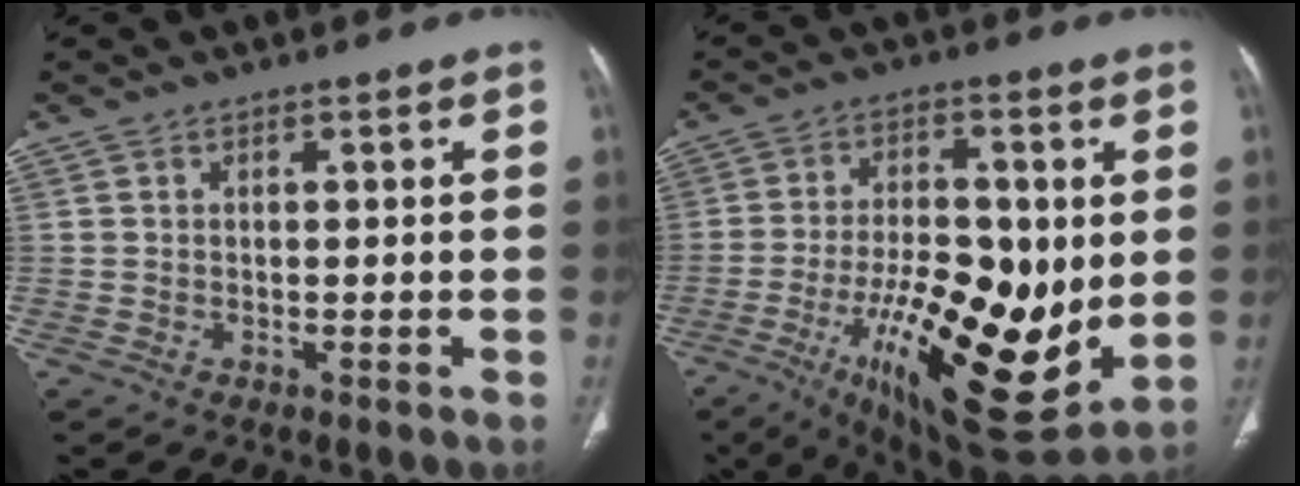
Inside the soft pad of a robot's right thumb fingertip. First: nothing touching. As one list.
[{"total": 25.1, "force": [-4.0, 9.8, 22.7], "torque": [-0.349, -0.024, -0.043]}]